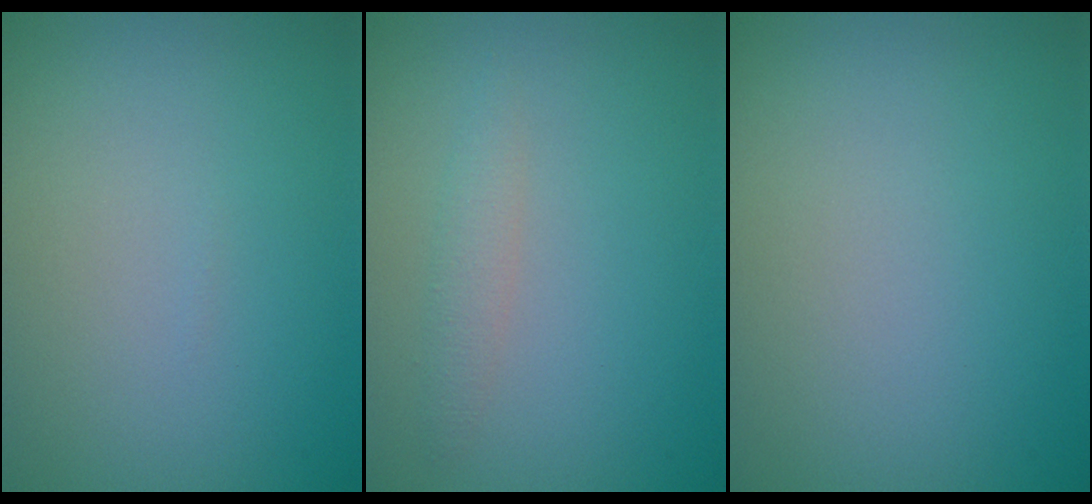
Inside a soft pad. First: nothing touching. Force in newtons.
{"total": 1.4, "press": 1.4, "slide": 0.0}
{"total": 0.0}